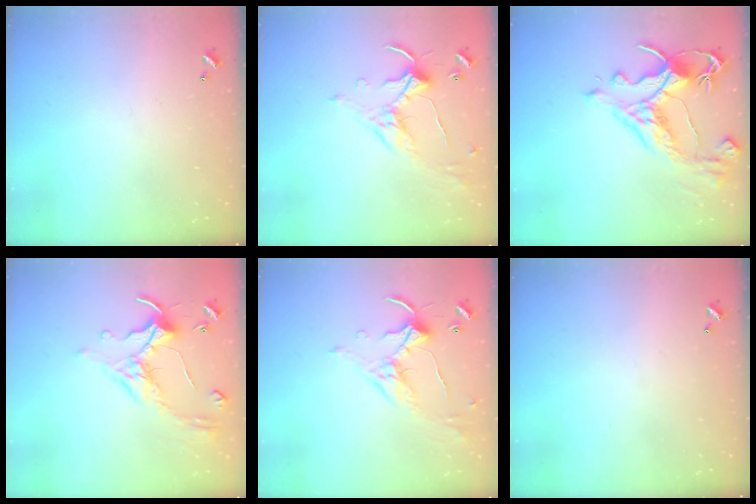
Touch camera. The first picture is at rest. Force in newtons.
{"total": 1.7, "press": 1.5, "slide": 0.9}
{"total": 7.9, "press": 7.7, "slide": 1.8}
{"total": 1.4, "press": 1.2, "slide": 0.7}
{"total": 1.7, "press": 1.5, "slide": 0.9}
{"total": 0.0}